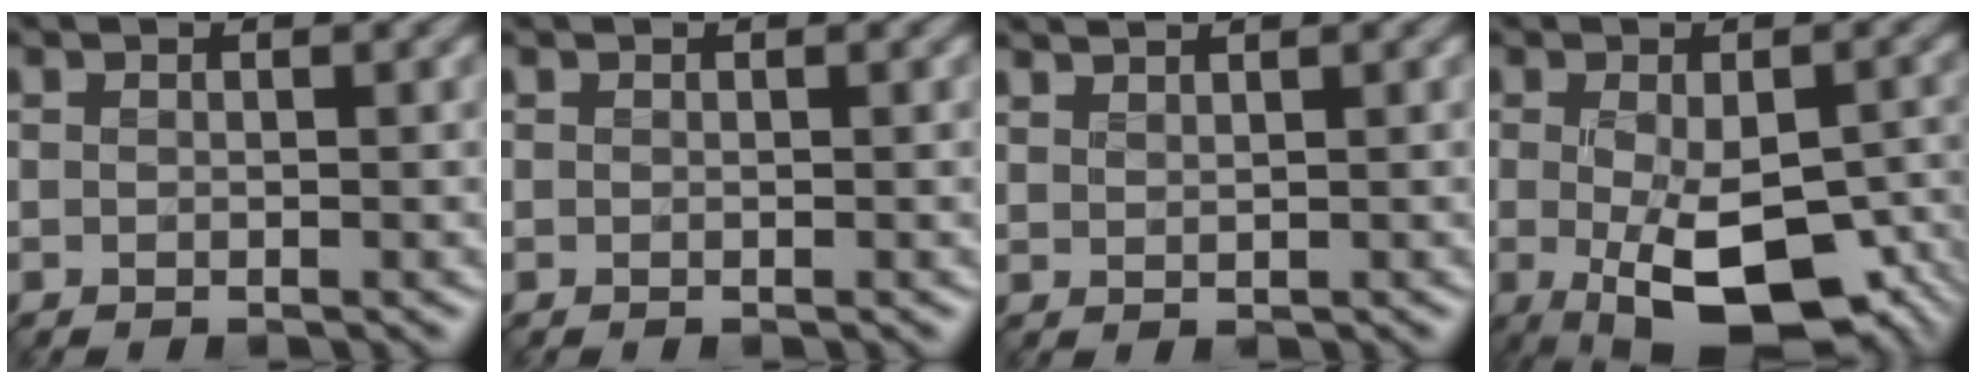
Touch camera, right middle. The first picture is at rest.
{"total": 0.0}
{"total": 1.5, "force": [1.5, -0.2, -0.2], "torque": [-0.003, 0.003, 0.033]}
{"total": 11.9, "force": [-4.4, 5.6, 9.5], "torque": [-0.167, -0.046, -0.049]}